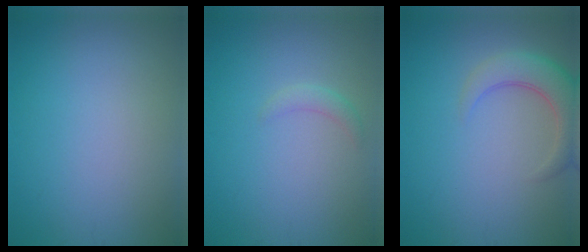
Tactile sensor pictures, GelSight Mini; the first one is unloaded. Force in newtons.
{"total": 1.1, "press": 1.1, "slide": 0.0}
{"total": 4.4, "press": 4.4, "slide": 0.4}